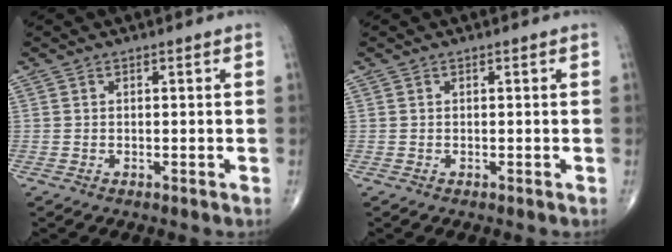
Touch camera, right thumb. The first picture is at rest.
{"total": 0.0}